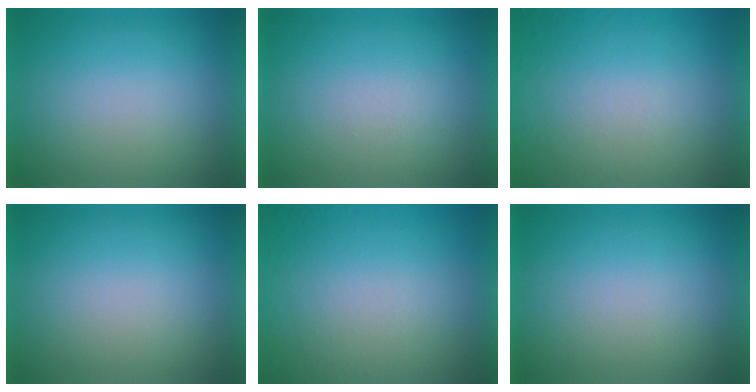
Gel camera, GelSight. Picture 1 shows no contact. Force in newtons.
{"total": 1.4}
{"total": 4.7}
{"total": 0.0}
{"total": 4.7}
{"total": 0.0}